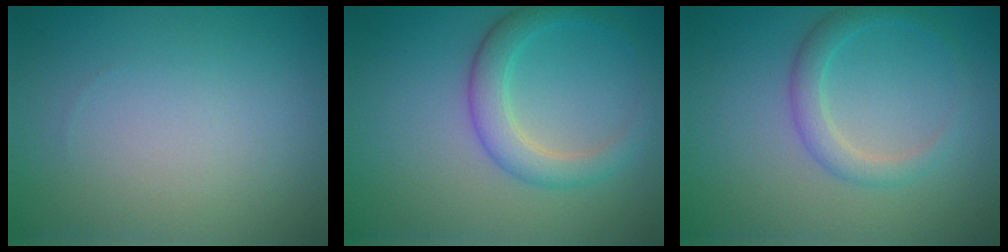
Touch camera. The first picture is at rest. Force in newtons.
{"total": 3.3, "press": 3.3, "slide": 0.1}
{"total": 2.3, "press": 2.3, "slide": 0.2}